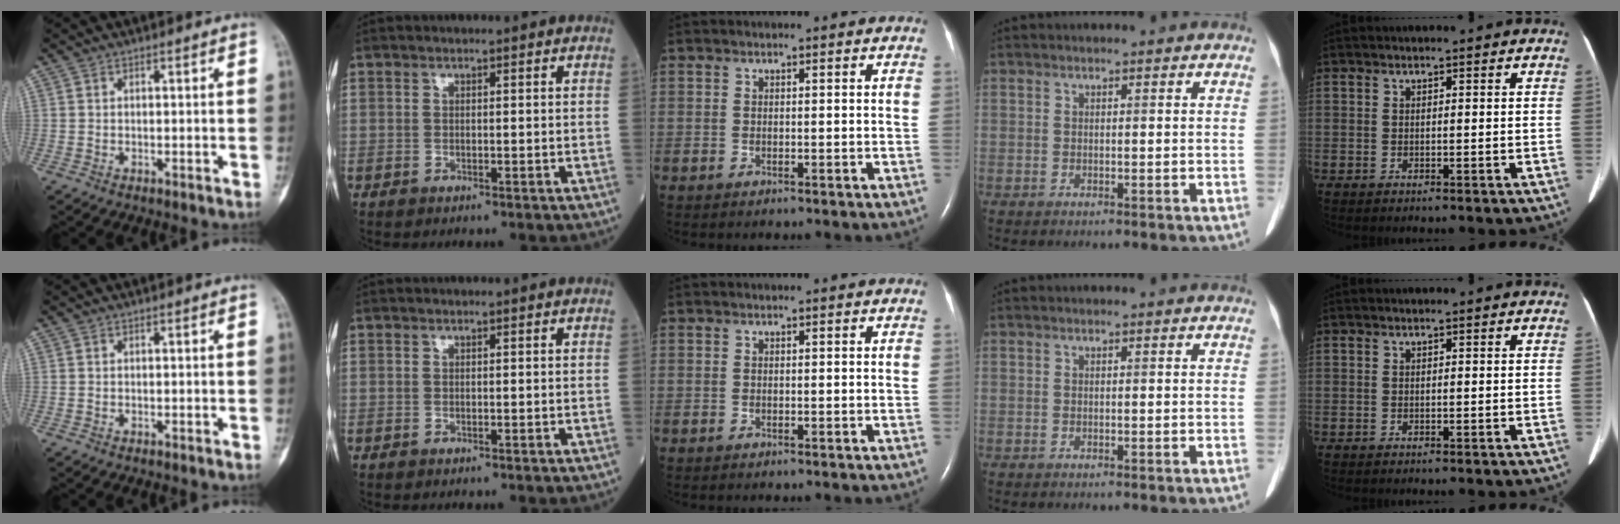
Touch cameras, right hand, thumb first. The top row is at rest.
{}